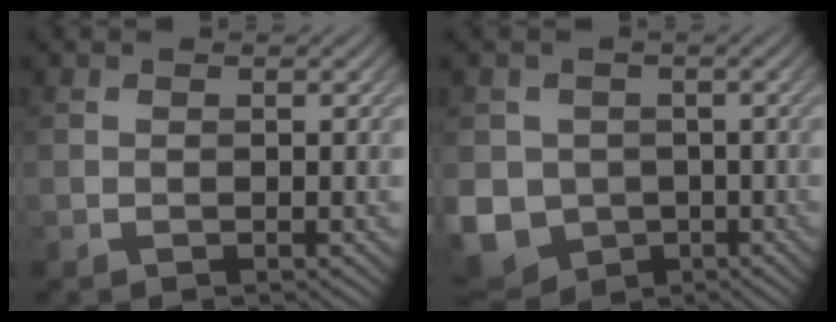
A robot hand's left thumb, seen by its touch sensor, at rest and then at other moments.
{"total": 8.1, "force": [-1.7, 7.1, 3.5], "torque": [-0.100, -0.032, -0.039]}